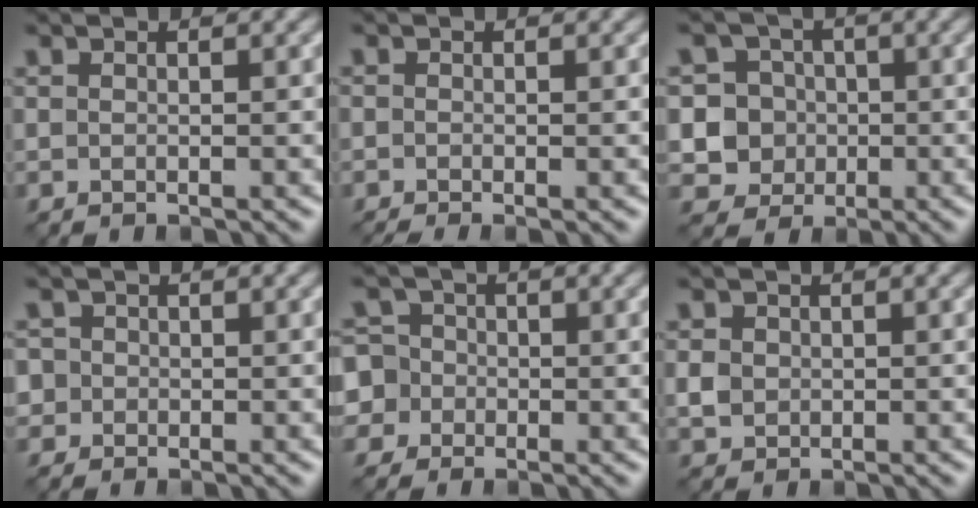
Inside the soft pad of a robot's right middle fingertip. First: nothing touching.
{"total": 1.1, "force": [-0.9, 0.2, 0.7], "torque": [-0.014, -0.011, -0.018]}
{"total": 5.6, "force": [-0.5, 5.4, 1.5], "torque": [-0.016, 0.026, -0.032]}
{"total": 2.8, "force": [0.4, 2.6, 0.9], "torque": [0.002, 0.017, -0.013]}
{"total": 6.3, "force": [-1.0, 5.9, 1.8], "torque": [-0.039, 0.027, -0.057]}
{"total": 1.7, "force": [0.0, 1.6, 0.7], "torque": [-0.013, -0.003, -0.001]}